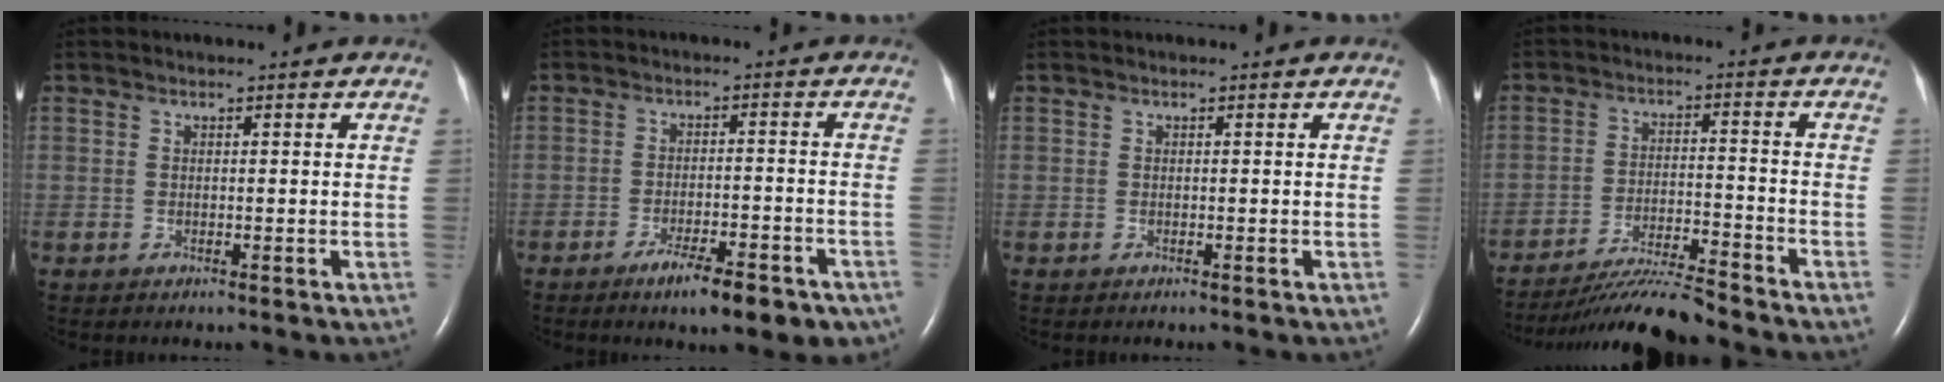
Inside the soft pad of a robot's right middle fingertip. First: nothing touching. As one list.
[{"total": 9.4, "force": [-6.6, 2.0, 6.3], "torque": [-0.076, -0.006, -0.095]}, {"total": 0.0}, {"total": 9.7, "force": [-9.2, -1.3, 2.9], "torque": [-0.050, -0.011, -0.165]}]